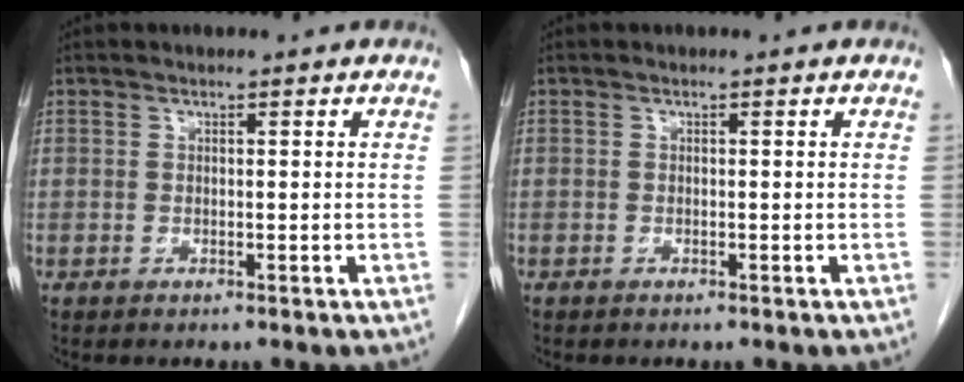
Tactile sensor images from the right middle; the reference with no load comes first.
{"total": 0.0}